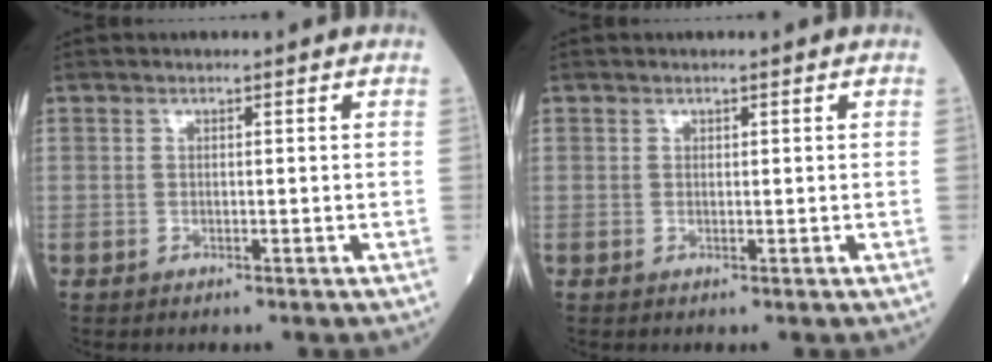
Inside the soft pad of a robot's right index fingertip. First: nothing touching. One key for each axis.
{"total": 0.0}